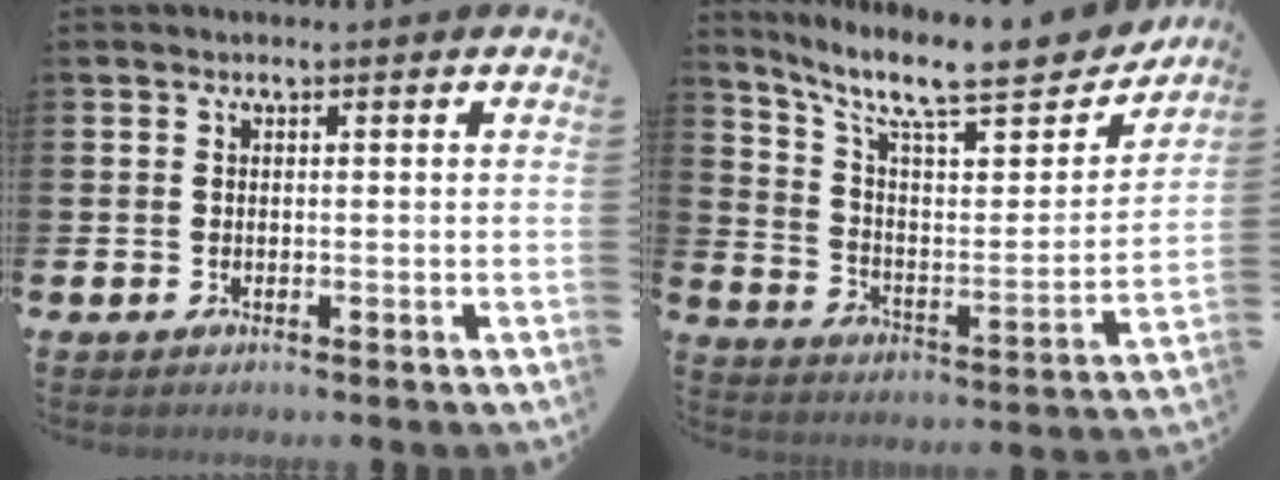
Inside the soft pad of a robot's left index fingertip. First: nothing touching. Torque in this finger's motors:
{"motor_torque": [0.10, -0.40, 0.66, 0.21]}